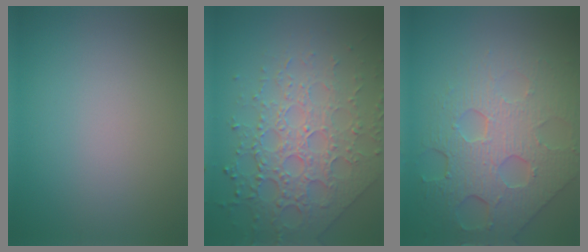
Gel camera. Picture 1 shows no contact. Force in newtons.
{"total": 7.5, "press": 5.4, "slide": 5.1}
{"total": 8.2, "press": 5.7, "slide": 5.9}